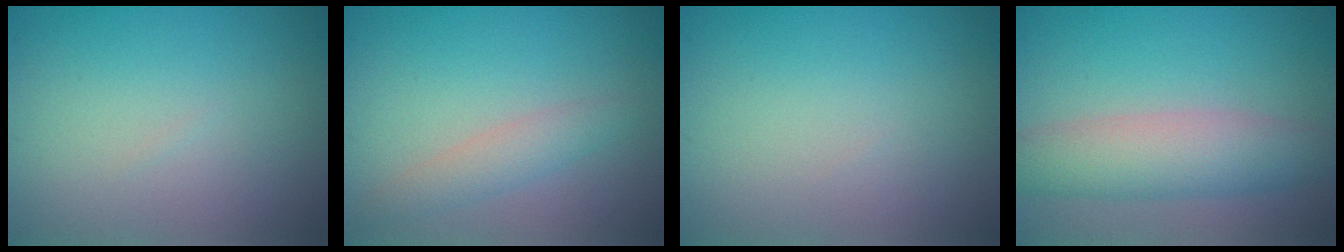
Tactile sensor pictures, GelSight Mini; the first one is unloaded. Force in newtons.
{"total": 2.0, "press": 2.0, "slide": 0.1}
{"total": 0.0}
{"total": 5.3, "press": 5.3, "slide": 0.3}